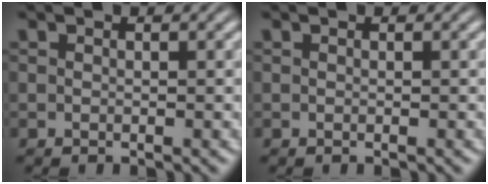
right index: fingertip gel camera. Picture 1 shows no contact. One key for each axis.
{"total": 0.0}